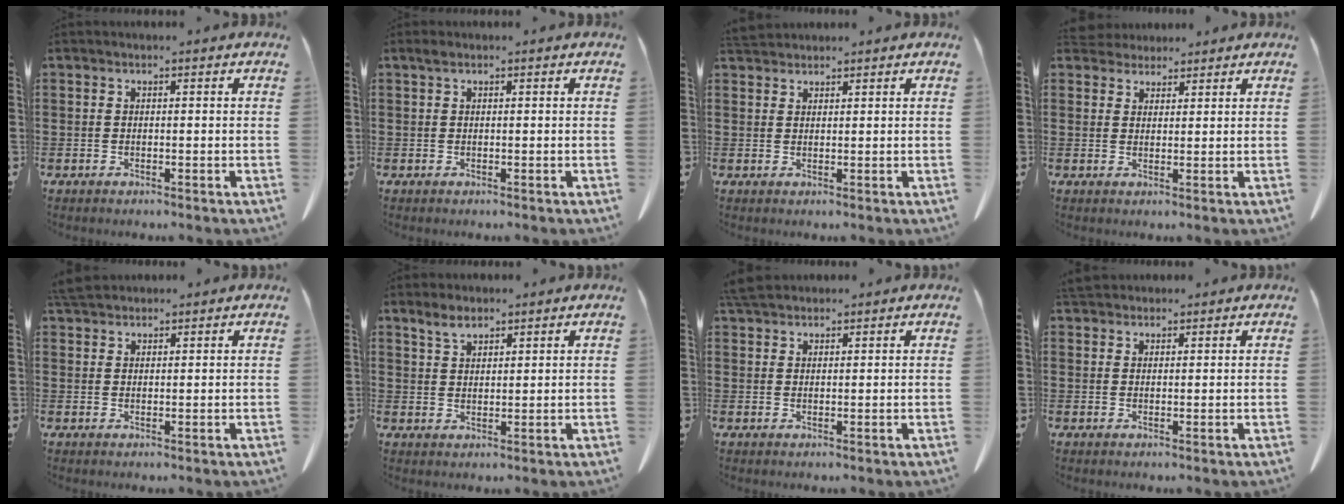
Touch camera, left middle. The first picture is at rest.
{"total": 0.6, "force": [0.3, 0.3, 0.4], "torque": [-0.010, 0.002, 0.006]}
{"total": 2.2, "force": [2.1, 0.4, 0.5], "torque": [-0.016, -0.001, 0.043]}
{"total": 2.7, "force": [2.6, 0.8, 0.1], "torque": [-0.009, -0.002, 0.051]}
{"total": 3.1, "force": [2.9, 0.6, 1.1], "torque": [-0.030, -0.001, 0.057]}
{"total": 3.1, "force": [2.3, 1.1, 1.7], "torque": [-0.037, 0.000, 0.044]}
{"total": 3.1, "force": [2.8, 0.7, 1.2], "torque": [-0.032, -0.001, 0.056]}
{"total": 2.8, "force": [2.5, 0.7, 0.9], "torque": [-0.024, 0.000, 0.051]}